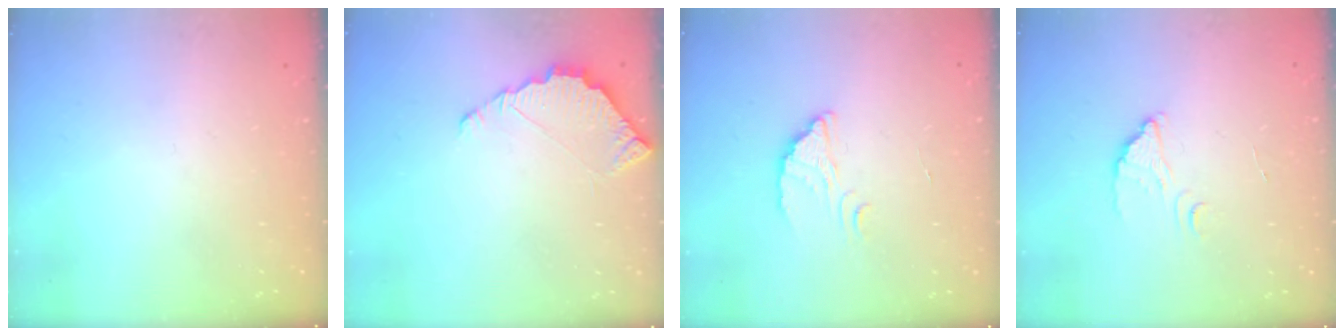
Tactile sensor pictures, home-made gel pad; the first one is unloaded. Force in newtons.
{"total": 3.7, "press": 3.7, "slide": 0.3}
{"total": 2.4, "press": 2.4, "slide": 0.1}
{"total": 2.2, "press": 2.2, "slide": 0.1}